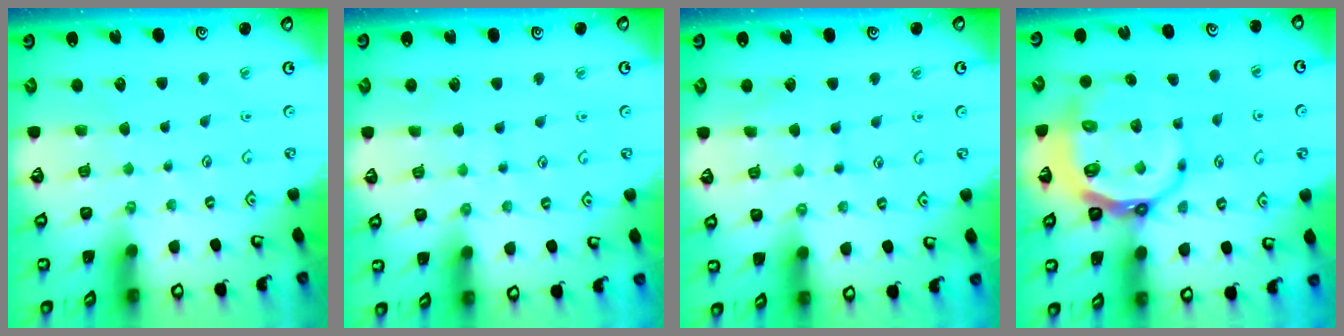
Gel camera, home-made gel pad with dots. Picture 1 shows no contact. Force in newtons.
{"total": 4.9, "press": 4.9, "slide": 0.4}
{"total": 3.1, "press": 3.1, "slide": 0.4}
{"total": 11.4, "press": 10.8, "slide": 3.7}